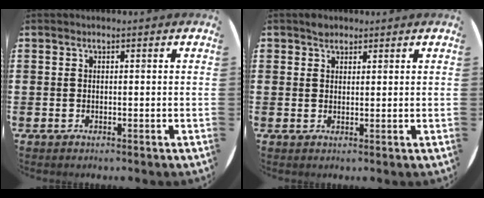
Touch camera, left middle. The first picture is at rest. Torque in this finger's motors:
{"motor_torque": [0.24, -0.12, 0.01, 0.01]}